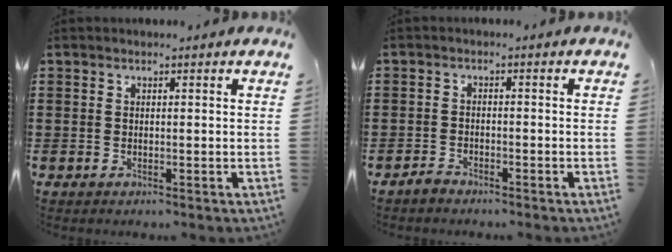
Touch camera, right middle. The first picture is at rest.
{"total": 1.6, "force": [-1.5, 0.4, 0.4], "torque": [-0.020, -0.001, -0.034]}